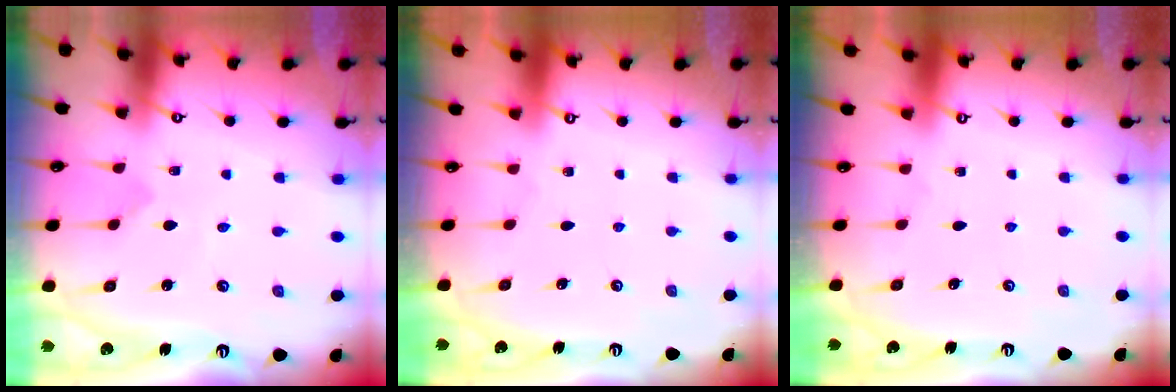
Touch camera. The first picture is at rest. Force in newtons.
{"total": 0.0}
{"total": 0.0}